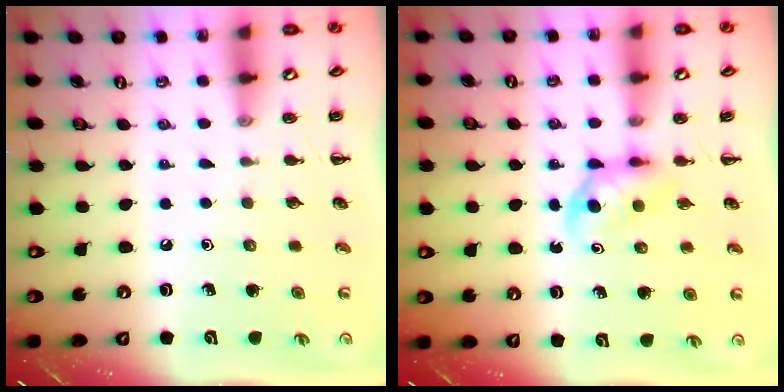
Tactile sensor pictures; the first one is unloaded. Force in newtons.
{"total": 4.2, "press": 4.0, "slide": 1.2}